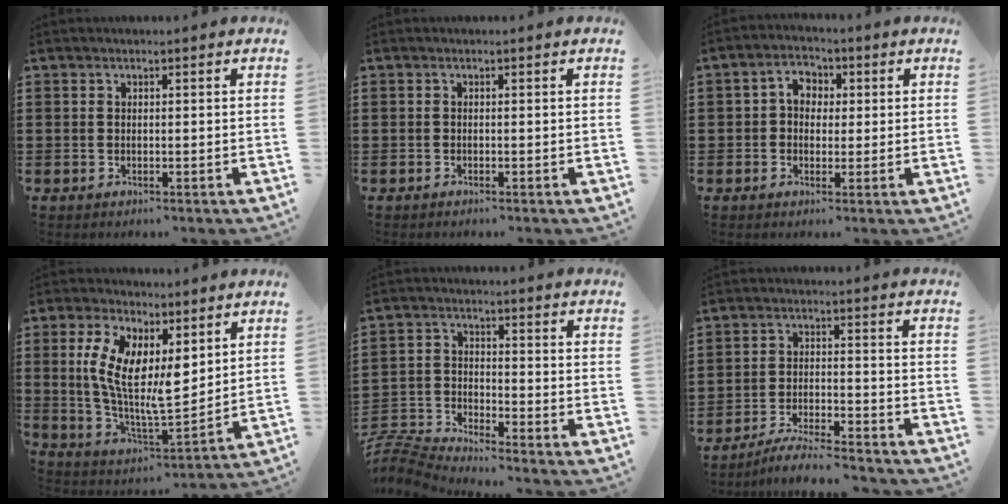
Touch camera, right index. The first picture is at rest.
{"total": 0.0}
{"total": 3.9, "force": [0.2, 3.2, 2.1], "torque": [-0.044, 0.013, -0.003]}
{"total": 11.1, "force": [4.5, 4.3, 9.2], "torque": [-0.192, -0.020, 0.080]}
{"total": 5.7, "force": [-5.7, 0.1, 0.4], "torque": [-0.031, -0.003, -0.123]}
{"total": 5.0, "force": [-4.8, -0.1, 1.5], "torque": [-0.040, -0.006, -0.099]}